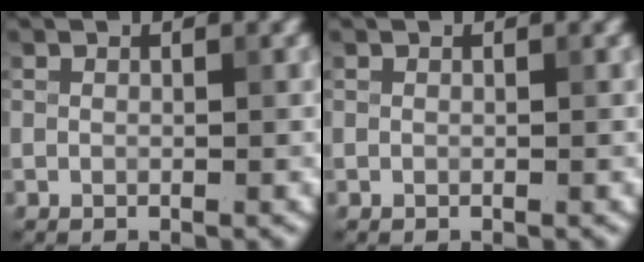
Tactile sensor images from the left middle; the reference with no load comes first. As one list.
[{"total": 0.0}]